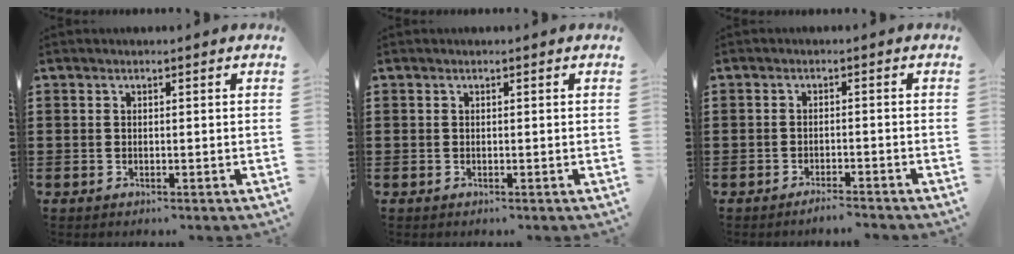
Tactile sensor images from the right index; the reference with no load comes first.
{"total": 0.0}
{"total": 2.0, "force": [-1.9, -0.1, 0.5], "torque": [-0.010, 0.001, -0.037]}